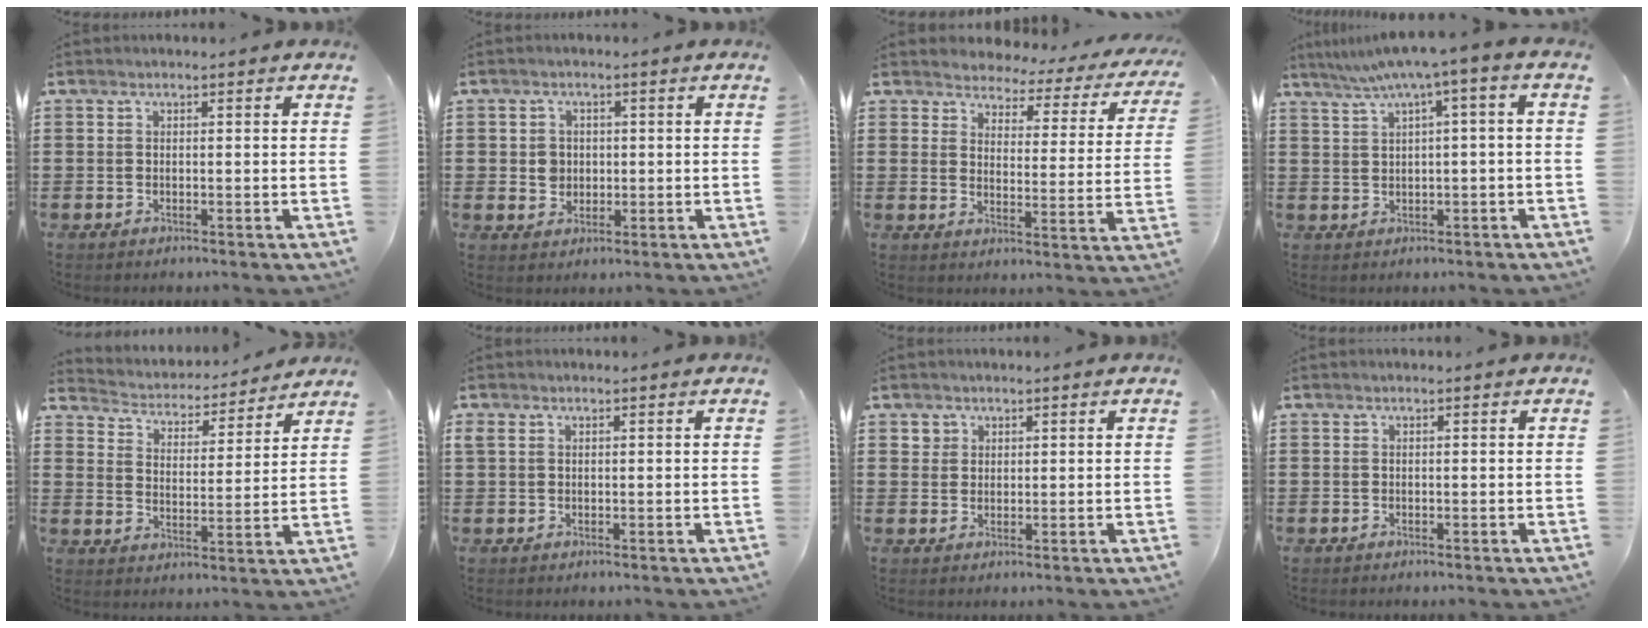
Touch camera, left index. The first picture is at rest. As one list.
[{"total": 2.7, "force": [0.2, 2.4, 1.0], "torque": [-0.029, 0.008, 0.002]}, {"total": 3.2, "force": [3.0, 0.9, 0.0], "torque": [-0.024, -0.025, 0.046]}, {"total": 4.6, "force": [1.5, -0.4, 4.3], "torque": [-0.082, -0.015, 0.021]}, {"total": 3.6, "force": [3.6, 0.3, 0.0], "torque": [-0.023, -0.034, 0.055]}, {"total": 1.1, "force": [0.4, 0.8, 0.8], "torque": [-0.019, 0.005, 0.006]}, {"total": 1.9, "force": [1.1, 1.5, 0.1], "torque": [-0.009, 0.006, 0.021]}, {"total": 0.0}]